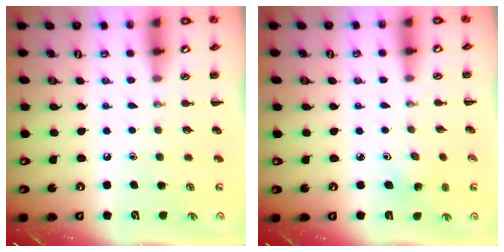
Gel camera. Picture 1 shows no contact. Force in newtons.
{"total": 3.8, "press": 3.6, "slide": 1.1}